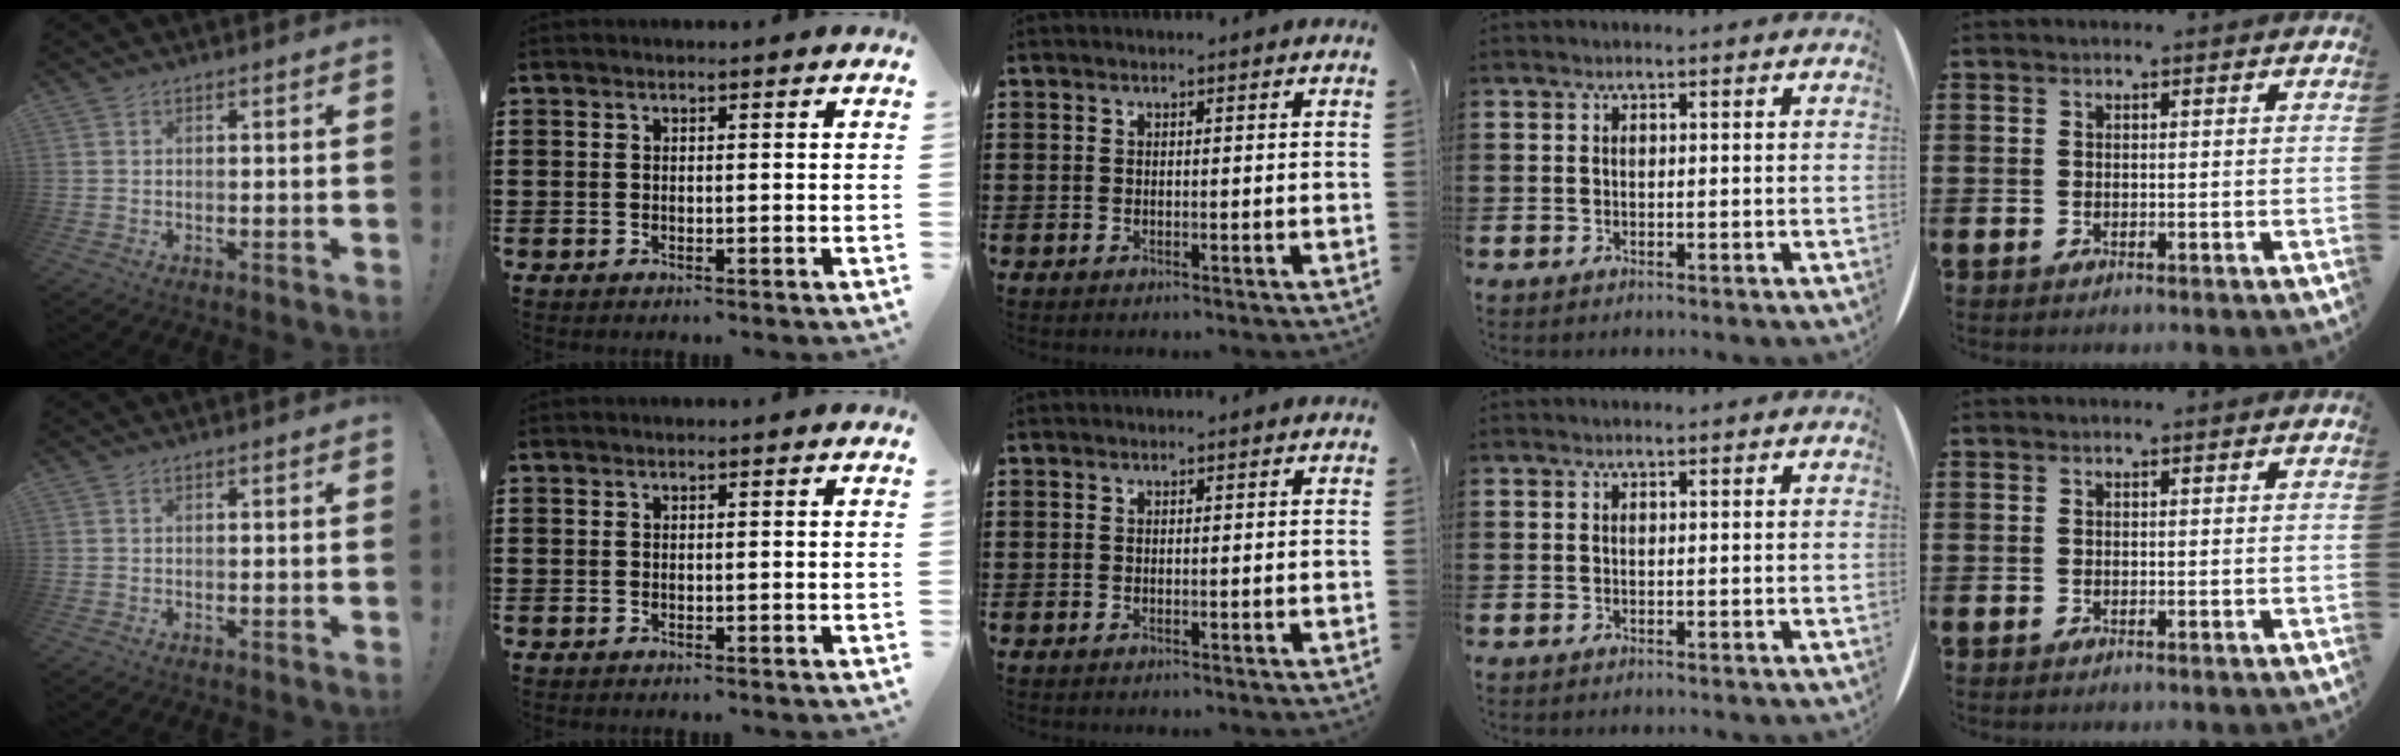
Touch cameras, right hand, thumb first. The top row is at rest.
{}